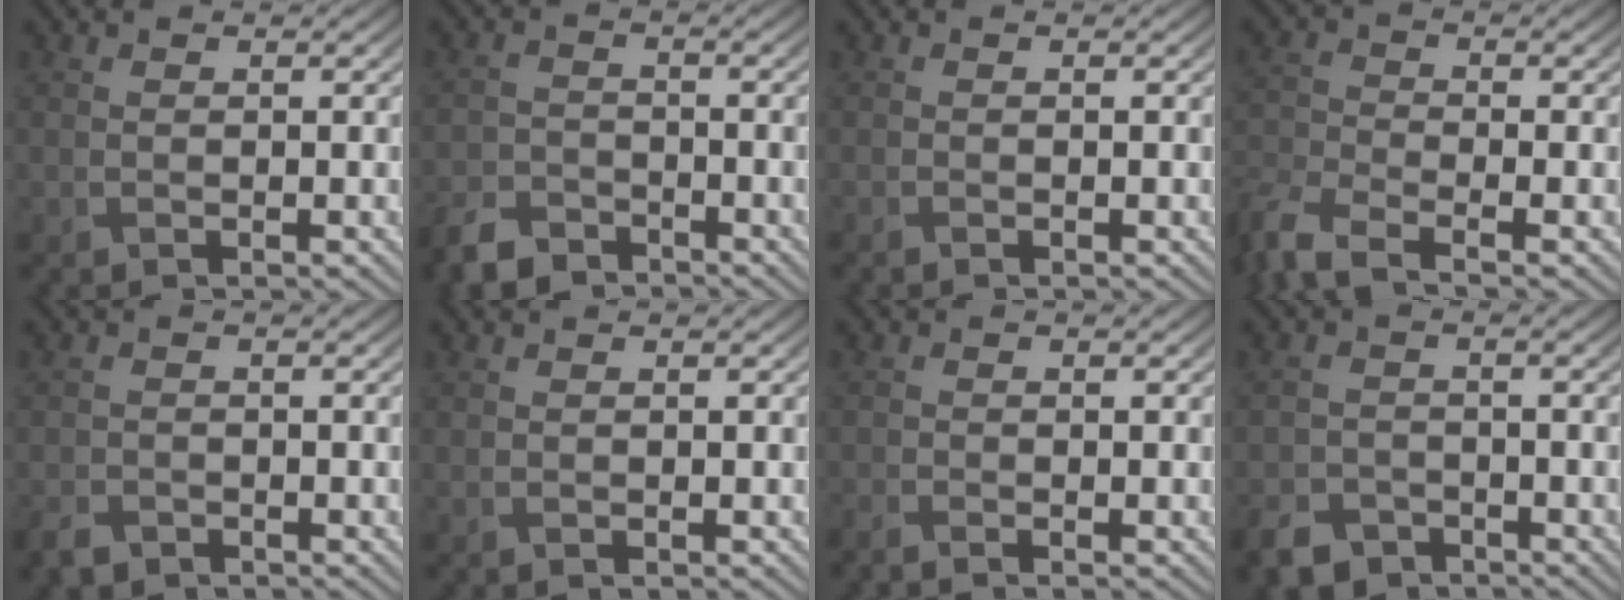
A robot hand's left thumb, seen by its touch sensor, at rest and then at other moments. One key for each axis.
{"total": 4.8, "fx": -4.1, "fy": 2.0, "fz": 1.7, "tx": -0.036, "ty": -0.011, "tz": -0.088}
{"total": 0.5, "fx": -0.5, "fy": 0.1, "fz": 0.2, "tx": -0.003, "ty": -0.002, "tz": -0.009}
{"total": 6.0, "fx": -4.7, "fy": 1.6, "fz": 3.4, "tx": -0.083, "ty": -0.014, "tz": -0.105}
{"total": 2.2, "fx": -1.8, "fy": 1.1, "fz": 0.7, "tx": -0.018, "ty": -0.007, "tz": -0.042}
{"total": 0.0}
{"total": 1.7, "fx": -1.5, "fy": 0.2, "fz": 0.7, "tx": -0.017, "ty": -0.008, "tz": -0.034}
{"total": 4.0, "fx": -3.1, "fy": 2.2, "fz": 1.2, "tx": -0.028, "ty": -0.008, "tz": -0.063}